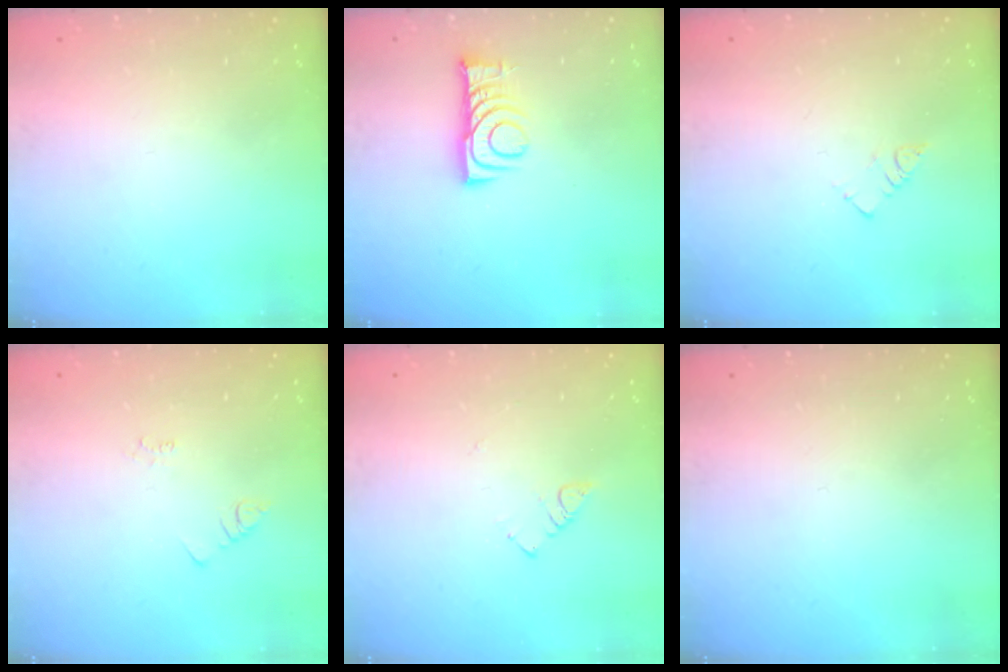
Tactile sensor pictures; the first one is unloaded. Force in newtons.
{"total": 8.1, "press": 8.1, "slide": 0.9}
{"total": 3.2, "press": 3.2, "slide": 0.0}
{"total": 2.2, "press": 2.1, "slide": 0.4}
{"total": 3.0, "press": 2.9, "slide": 0.4}
{"total": 0.0}